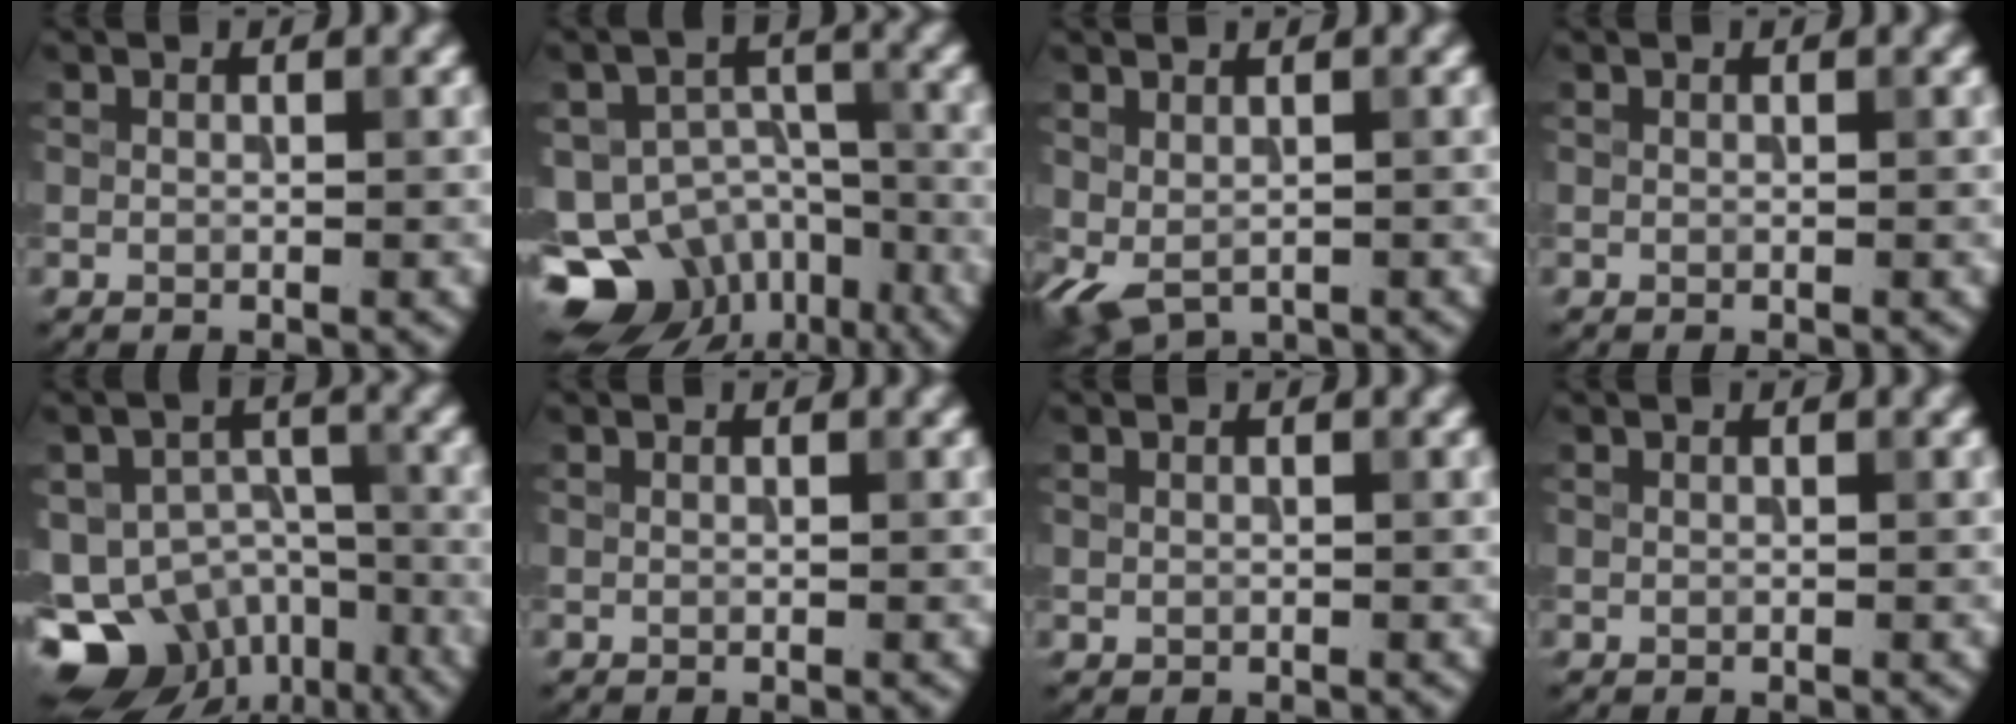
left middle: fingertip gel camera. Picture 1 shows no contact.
{"total": 13.3, "force": [-8.8, 8.6, 5.0], "torque": [-0.084, -0.007, -0.120]}
{"total": 2.2, "force": [-0.1, 1.5, 1.6], "torque": [-0.035, -0.011, 0.009]}
{"total": 0.0}
{"total": 11.6, "force": [-7.3, 7.5, 4.9], "torque": [-0.074, -0.003, -0.110]}
{"total": 0.0}
{"total": 0.0}
{"total": 0.0}